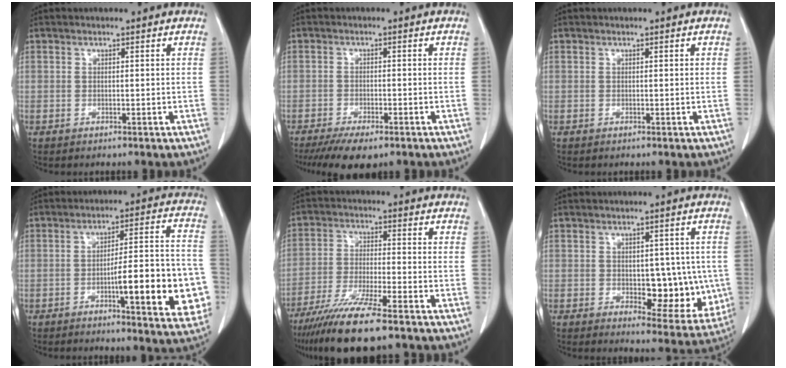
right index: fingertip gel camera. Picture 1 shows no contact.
{"total": 7.3, "force": [-5.2, 2.3, 4.5], "torque": [-0.067, -0.013, -0.081]}
{"total": 0.0}
{"total": 16.3, "force": [-4.6, 3.0, 15.4], "torque": [-0.166, 0.023, -0.053]}
{"total": 12.8, "force": [-9.5, 0.8, 8.4], "torque": [-0.155, -0.035, -0.161]}
{"total": 10.3, "force": [-1.0, 5.3, 8.7], "torque": [-0.087, 0.002, 0.001]}